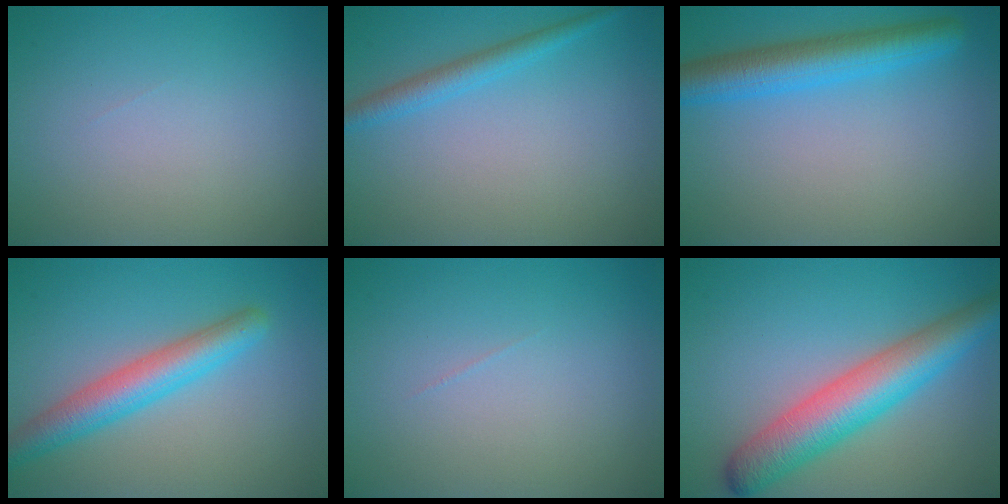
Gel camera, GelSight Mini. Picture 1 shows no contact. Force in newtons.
{"total": 2.2, "press": 2.2, "slide": 0.1}
{"total": 5.2, "press": 5.2, "slide": 0.2}
{"total": 4.6, "press": 4.6, "slide": 0.2}
{"total": 0.0}
{"total": 7.3, "press": 7.2, "slide": 0.3}